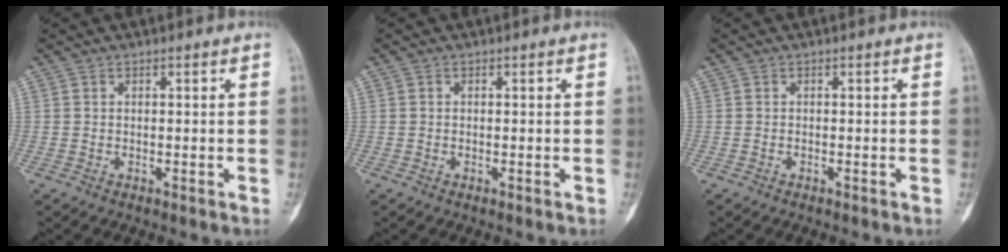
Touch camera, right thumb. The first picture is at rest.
{"total": 0.0}
{"total": 0.0}